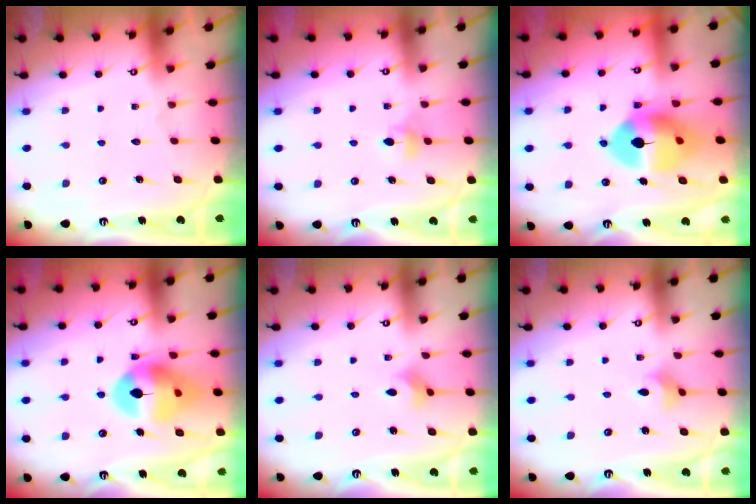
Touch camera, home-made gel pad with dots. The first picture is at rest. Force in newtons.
{"total": 4.0, "press": 3.9, "slide": 0.8}
{"total": 12.7, "press": 12.6, "slide": 1.7}
{"total": 14.7, "press": 14.6, "slide": 1.6}
{"total": 2.6, "press": 2.6, "slide": 0.5}
{"total": 2.7, "press": 2.7, "slide": 0.5}